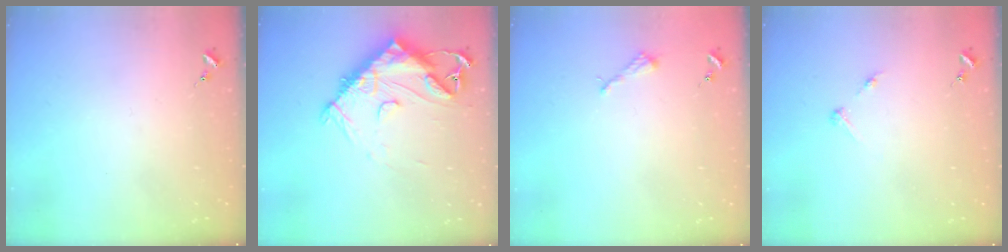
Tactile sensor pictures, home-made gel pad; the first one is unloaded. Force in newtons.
{"total": 14.6, "press": 14.5, "slide": 1.1}
{"total": 2.6, "press": 2.6, "slide": 0.3}
{"total": 3.2, "press": 3.1, "slide": 0.4}